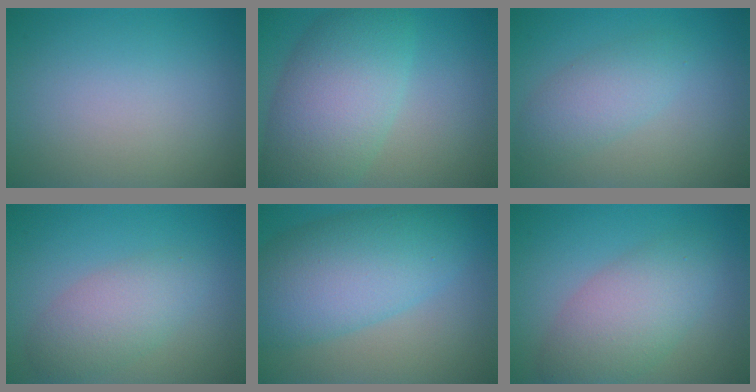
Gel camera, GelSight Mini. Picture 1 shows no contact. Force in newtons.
{"total": 8.4, "press": 8.4, "slide": 0.2}
{"total": 3.0, "press": 3.0, "slide": 0.2}
{"total": 3.9, "press": 3.9, "slide": 0.1}
{"total": 9.1, "press": 9.1, "slide": 0.0}
{"total": 5.5, "press": 5.5, "slide": 0.3}